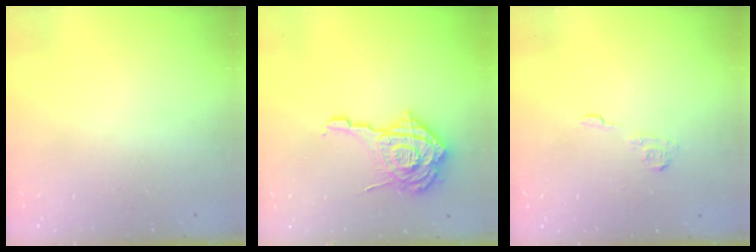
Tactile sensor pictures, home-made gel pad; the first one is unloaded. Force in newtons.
{"total": 18.9, "press": 18.8, "slide": 2.0}
{"total": 5.5, "press": 5.5, "slide": 0.6}